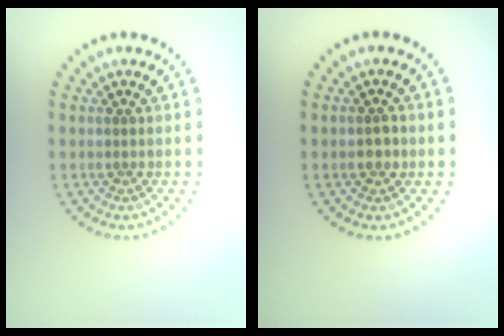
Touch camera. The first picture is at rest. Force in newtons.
{"total": 1.4, "press": 1.4, "slide": 0.1}